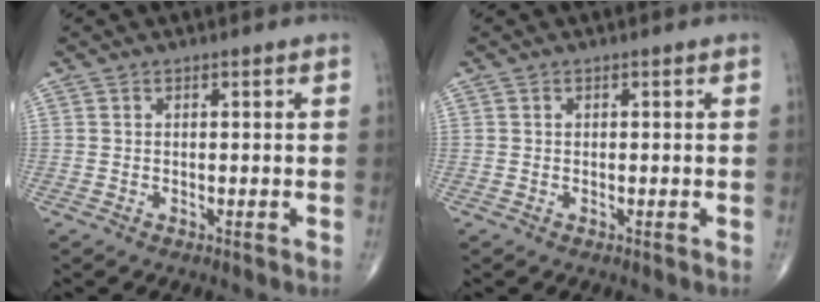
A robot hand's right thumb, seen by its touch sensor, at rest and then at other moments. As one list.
[{"total": 0.0}]